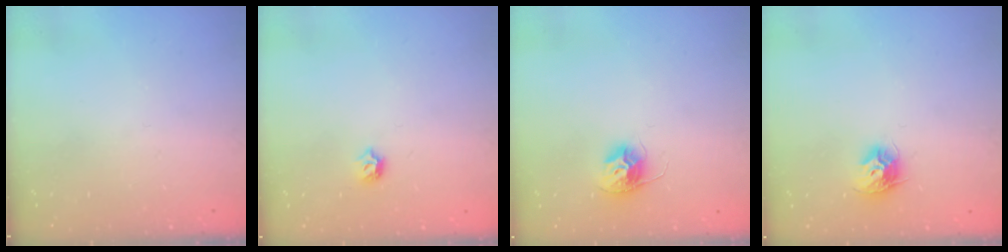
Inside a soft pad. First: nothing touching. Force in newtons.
{"total": 4.8, "press": 4.7, "slide": 1.0}
{"total": 10.1, "press": 10.1, "slide": 0.7}
{"total": 8.9, "press": 8.9, "slide": 0.1}